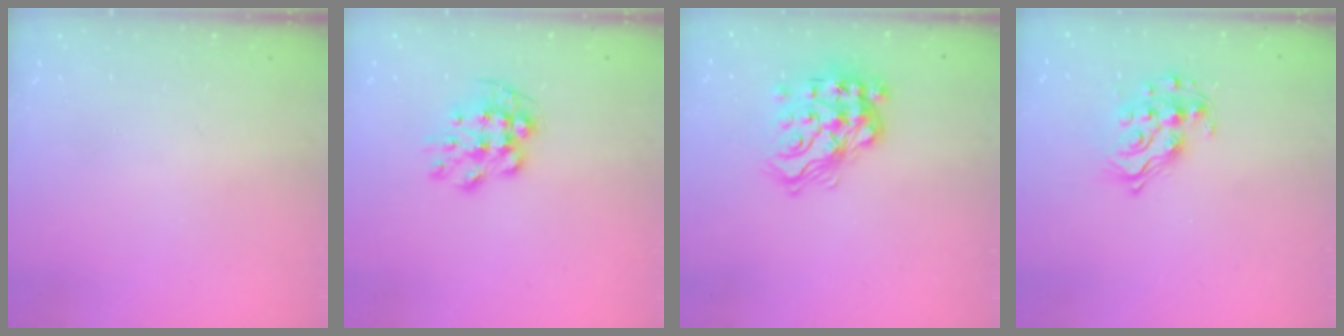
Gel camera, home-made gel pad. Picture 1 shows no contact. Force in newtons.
{"total": 8.9, "press": 8.9, "slide": 0.2}
{"total": 16.8, "press": 16.8, "slide": 1.0}
{"total": 13.0, "press": 12.9, "slide": 1.2}